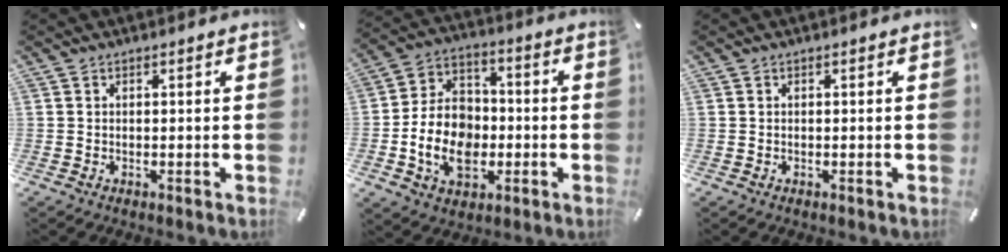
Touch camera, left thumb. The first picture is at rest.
{"total": 14.1, "force": [-3.1, 10.9, 8.5], "torque": [-0.185, 0.021, -0.051]}
{"total": 0.0}